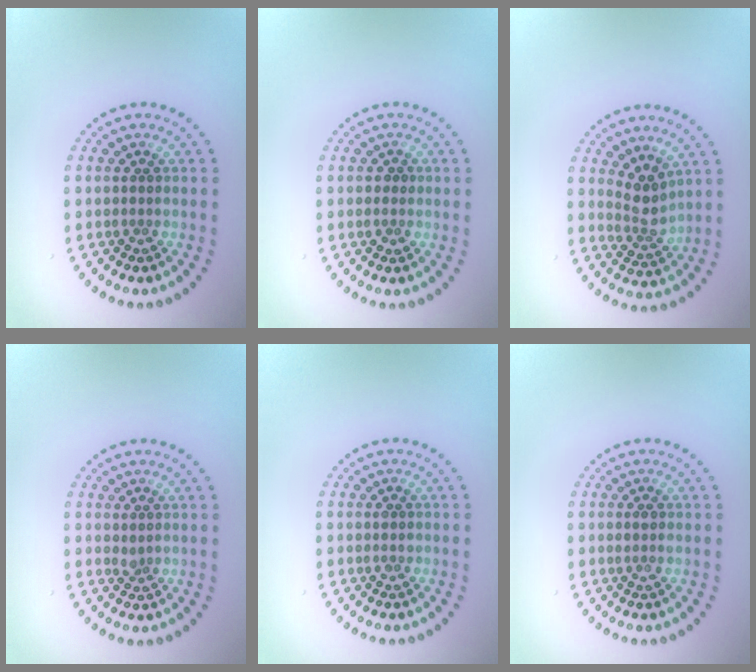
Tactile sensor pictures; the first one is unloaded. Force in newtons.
{"total": 1.2, "press": 1.2, "slide": 0.1}
{"total": 2.7, "press": 2.2, "slide": 1.5}
{"total": 0.6, "press": 0.5, "slide": 0.3}
{"total": 1.0, "press": 1.0, "slide": 0.1}
{"total": 0.9, "press": 0.8, "slide": 0.5}